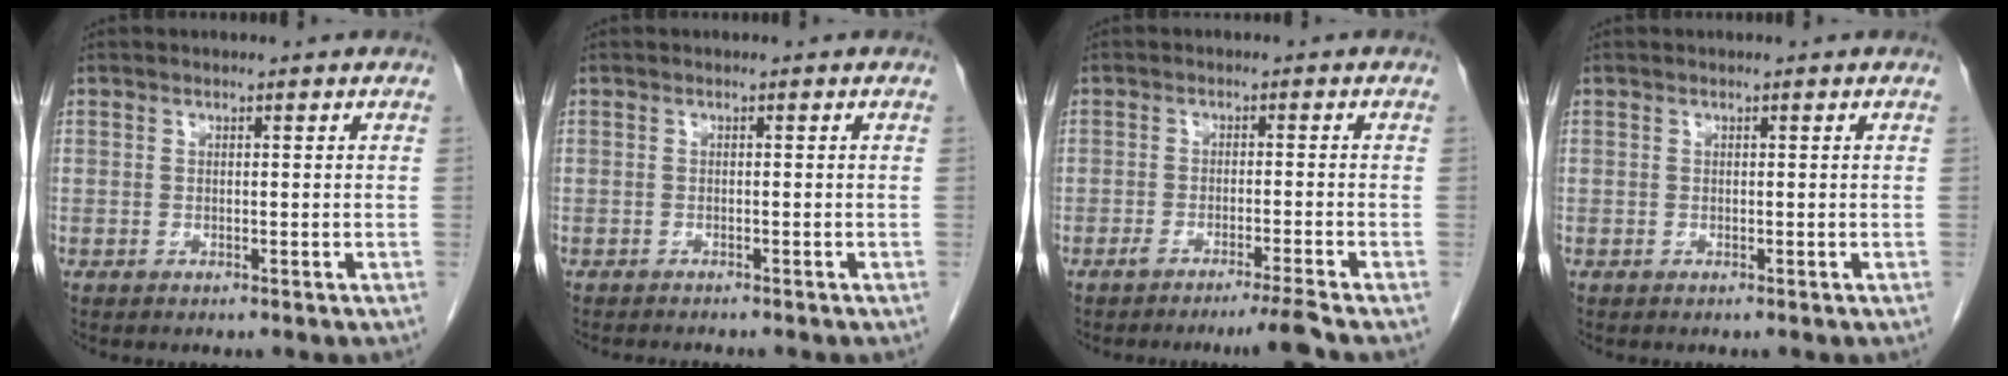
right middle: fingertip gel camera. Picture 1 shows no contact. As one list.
[{"total": 2.5, "force": [-2.4, 0.3, 0.9], "torque": [-0.014, -0.005, -0.031]}, {"total": 4.3, "force": [-3.4, -1.6, 2.1], "torque": [-0.034, -0.010, -0.060]}, {"total": 0.0}]